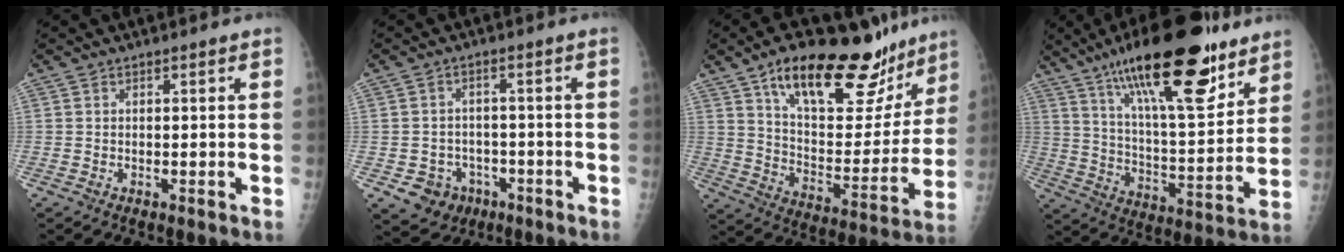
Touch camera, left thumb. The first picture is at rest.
{"total": 7.2, "force": [-2.9, 6.4, 1.8], "torque": [-0.015, 0.019, -0.032]}
{"total": 27.4, "force": [17.9, 11.6, 17.2], "torque": [-0.212, -0.057, 0.280]}
{"total": 26.3, "force": [16.4, 8.0, 18.9], "torque": [-0.276, -0.055, 0.268]}